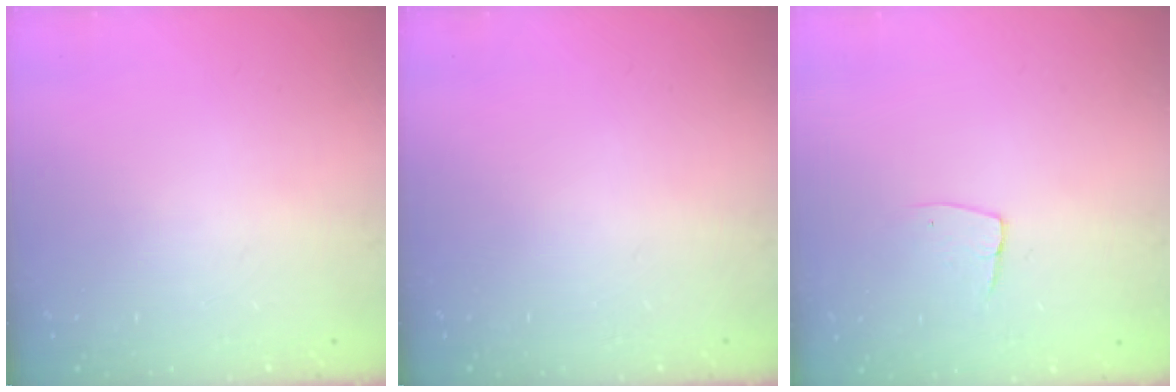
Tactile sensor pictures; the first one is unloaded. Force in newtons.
{"total": 0.0}
{"total": 4.8, "press": 4.8, "slide": 0.3}